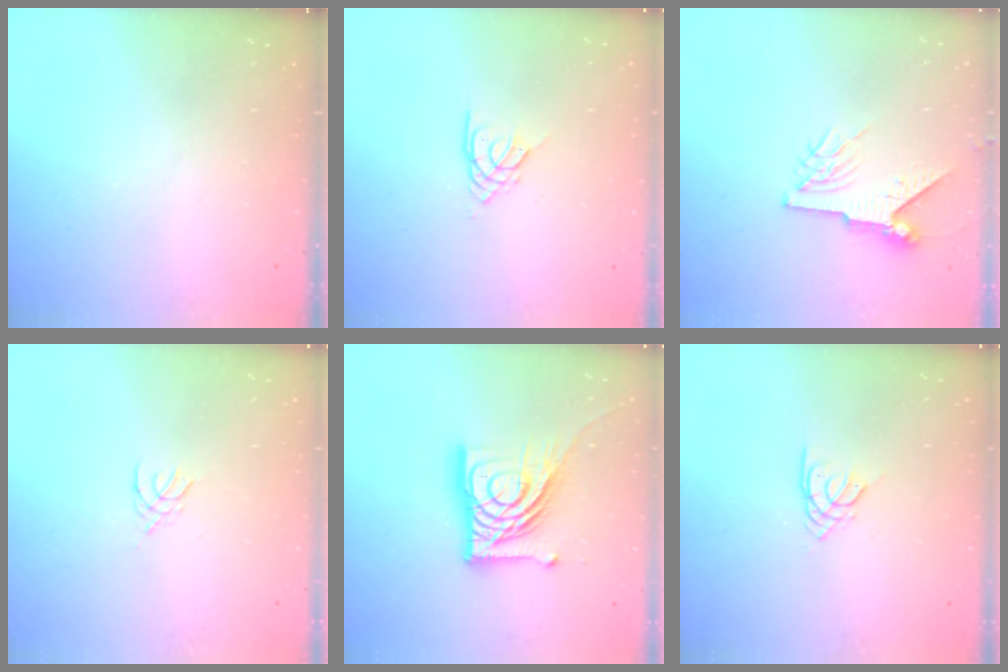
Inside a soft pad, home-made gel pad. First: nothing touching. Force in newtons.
{"total": 3.5, "press": 3.5, "slide": 0.6}
{"total": 7.4, "press": 7.4, "slide": 0.9}
{"total": 2.1, "press": 2.0, "slide": 0.5}
{"total": 20.5, "press": 20.4, "slide": 2.4}
{"total": 2.6, "press": 2.6, "slide": 0.5}